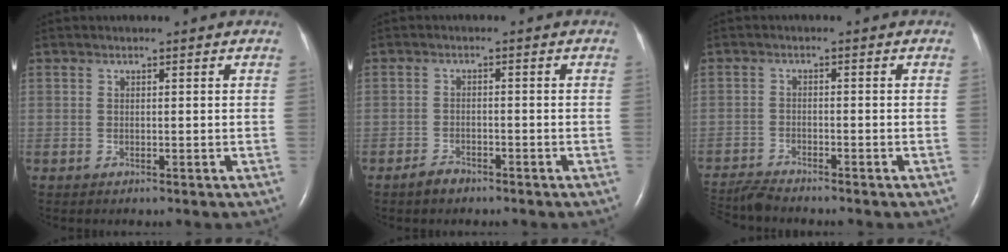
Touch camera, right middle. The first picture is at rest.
{"total": 2.2, "force": [-1.8, 0.9, 0.8], "torque": [-0.021, 0.000, -0.030]}
{"total": 5.3, "force": [-5.2, -0.5, 0.8], "torque": [-0.016, -0.020, -0.094]}